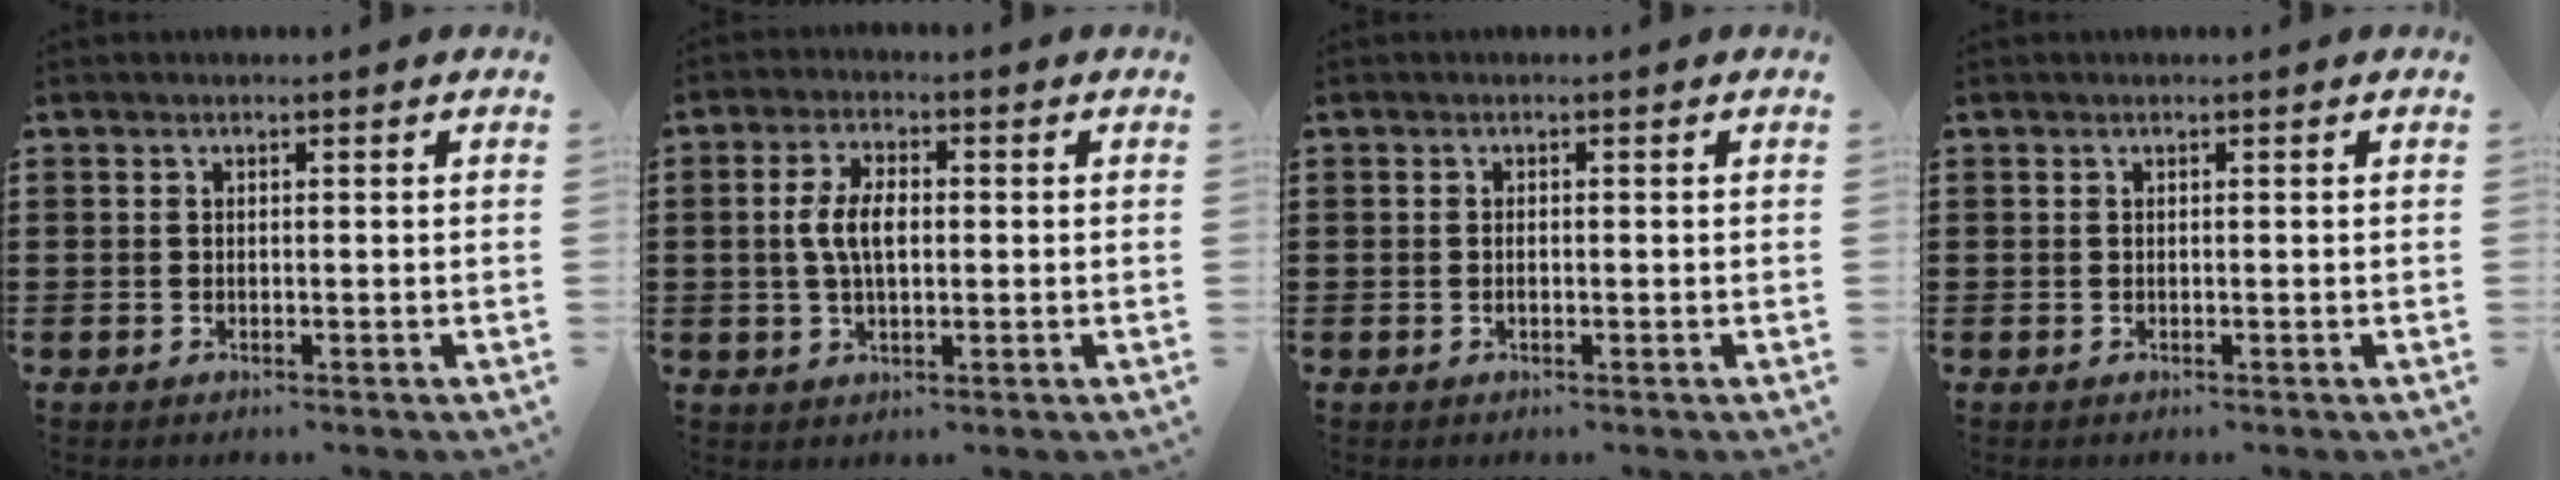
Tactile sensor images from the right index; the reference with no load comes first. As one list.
[{"total": 5.7, "force": [0.2, 2.6, 5.0], "torque": [-0.112, 0.004, -0.003]}, {"total": 0.6, "force": [-0.1, 0.1, 0.6], "torque": [-0.015, -0.007, 0.000]}, {"total": 0.0}]